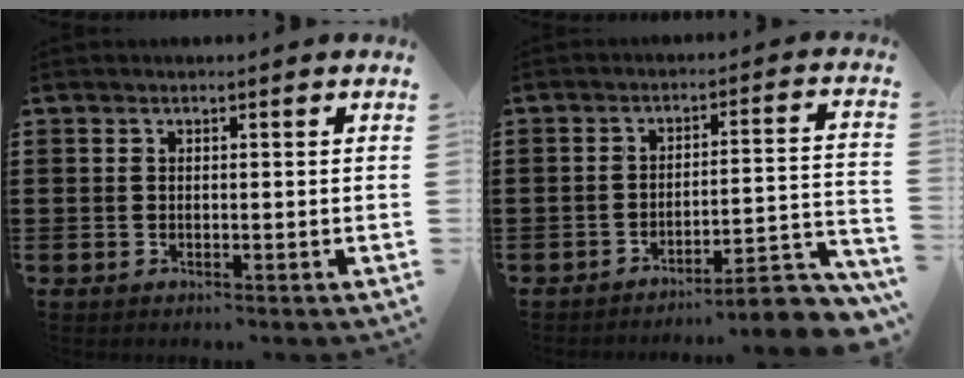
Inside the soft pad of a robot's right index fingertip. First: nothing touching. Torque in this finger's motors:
{"motor_torque": [0.19, -0.13, 0.58, 0.11]}